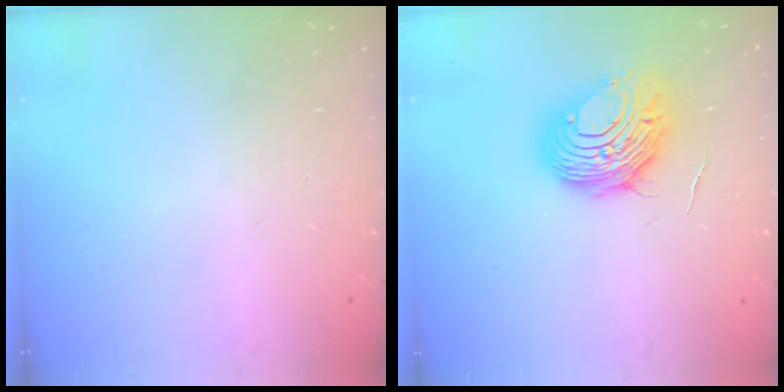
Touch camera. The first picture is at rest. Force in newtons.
{"total": 10.3, "press": 10.3, "slide": 0.7}